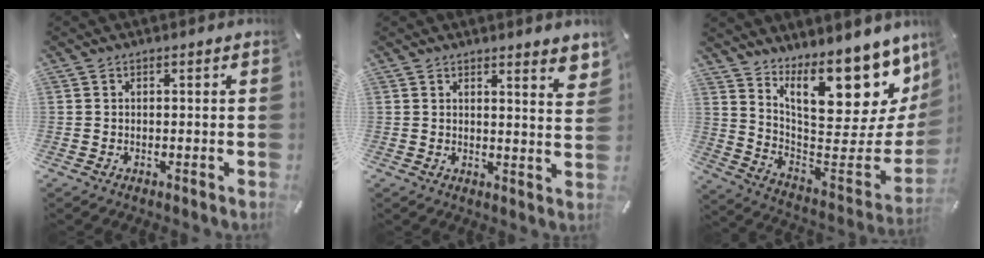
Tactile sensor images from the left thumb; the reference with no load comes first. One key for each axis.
{"total": 3.9, "fx": 3.3, "fy": 0.1, "fz": 2.0, "tx": -0.023, "ty": -0.030, "tz": 0.054}
{"total": 21.1, "fx": 14.0, "fy": 8.8, "fz": 13.0, "tx": -0.153, "ty": -0.123, "tz": 0.237}